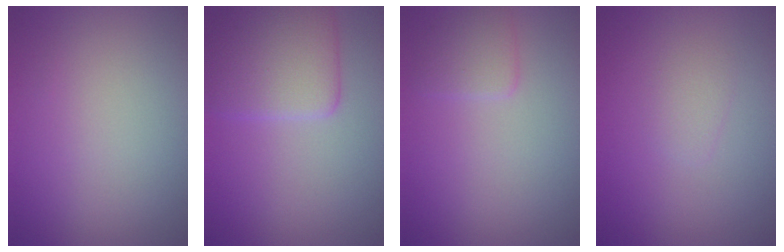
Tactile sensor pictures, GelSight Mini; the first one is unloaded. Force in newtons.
{"total": 4.4, "press": 4.4, "slide": 0.1}
{"total": 1.6, "press": 1.6, "slide": 0.1}
{"total": 0.9, "press": 0.9, "slide": 0.0}